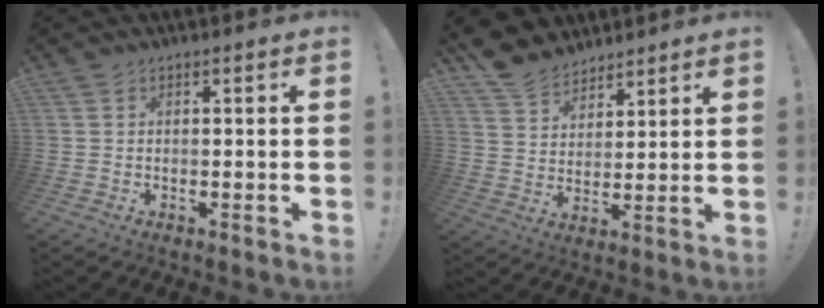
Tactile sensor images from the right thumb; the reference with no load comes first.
{"total": 9.2, "force": [7.6, 5.0, 1.2], "torque": [-0.031, -0.055, 0.152]}